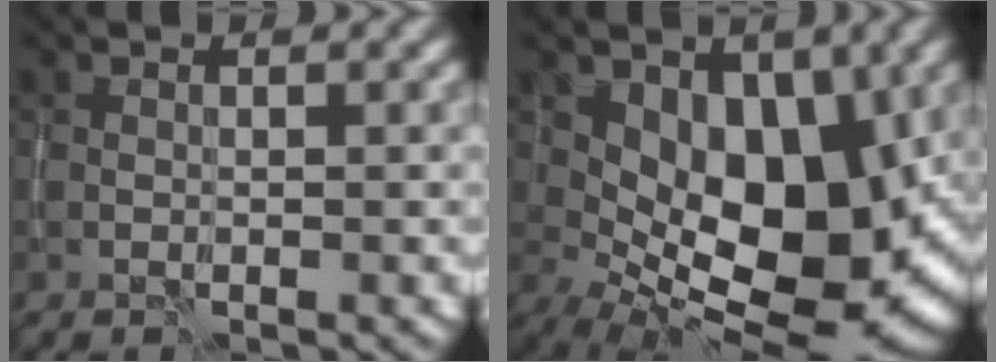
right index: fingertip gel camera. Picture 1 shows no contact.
{"total": 12.0, "force": [1.3, 6.8, 9.7], "torque": [-0.139, -0.021, 0.025]}